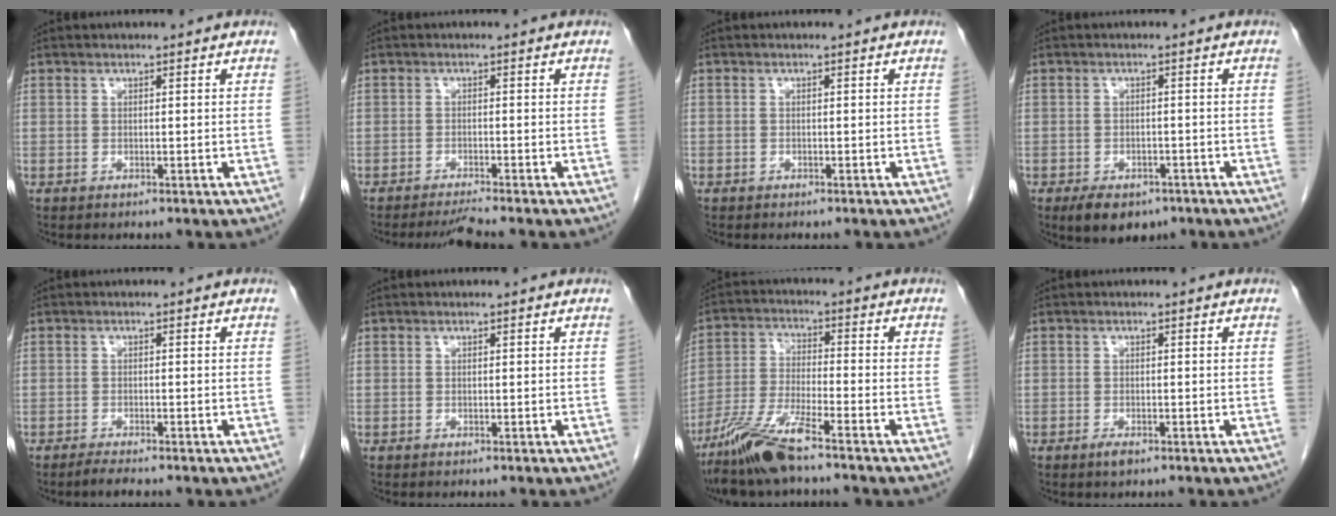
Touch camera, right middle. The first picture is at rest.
{"total": 2.6, "force": [-2.3, -1.1, 0.4], "torque": [-0.018, -0.016, -0.041]}
{"total": 0.7, "force": [-0.5, 0.4, 0.0], "torque": [-0.008, 0.002, -0.010]}
{"total": 7.1, "force": [-4.8, 3.9, 3.4], "torque": [-0.050, -0.003, -0.067]}
{"total": 1.9, "force": [-1.6, 0.0, 1.0], "torque": [-0.028, -0.008, -0.029]}
{"total": 0.0}
{"total": 9.7, "force": [-7.3, 0.4, 6.5], "torque": [-0.140, -0.027, -0.142]}
{"total": 1.4, "force": [-0.9, 0.4, 1.0], "torque": [-0.020, -0.002, -0.014]}